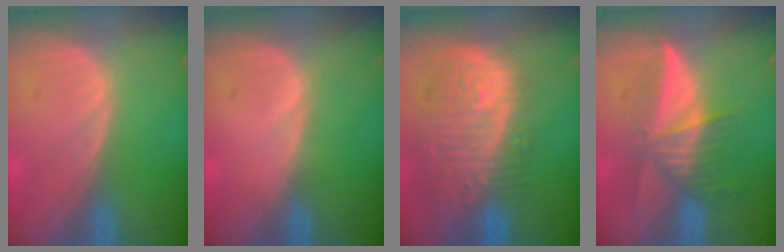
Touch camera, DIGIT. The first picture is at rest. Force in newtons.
{"total": 0.5, "press": 0.1, "slide": 0.5}
{"total": 12.0, "press": 10.7, "slide": 5.4}
{"total": 6.1, "press": 6.0, "slide": 1.2}